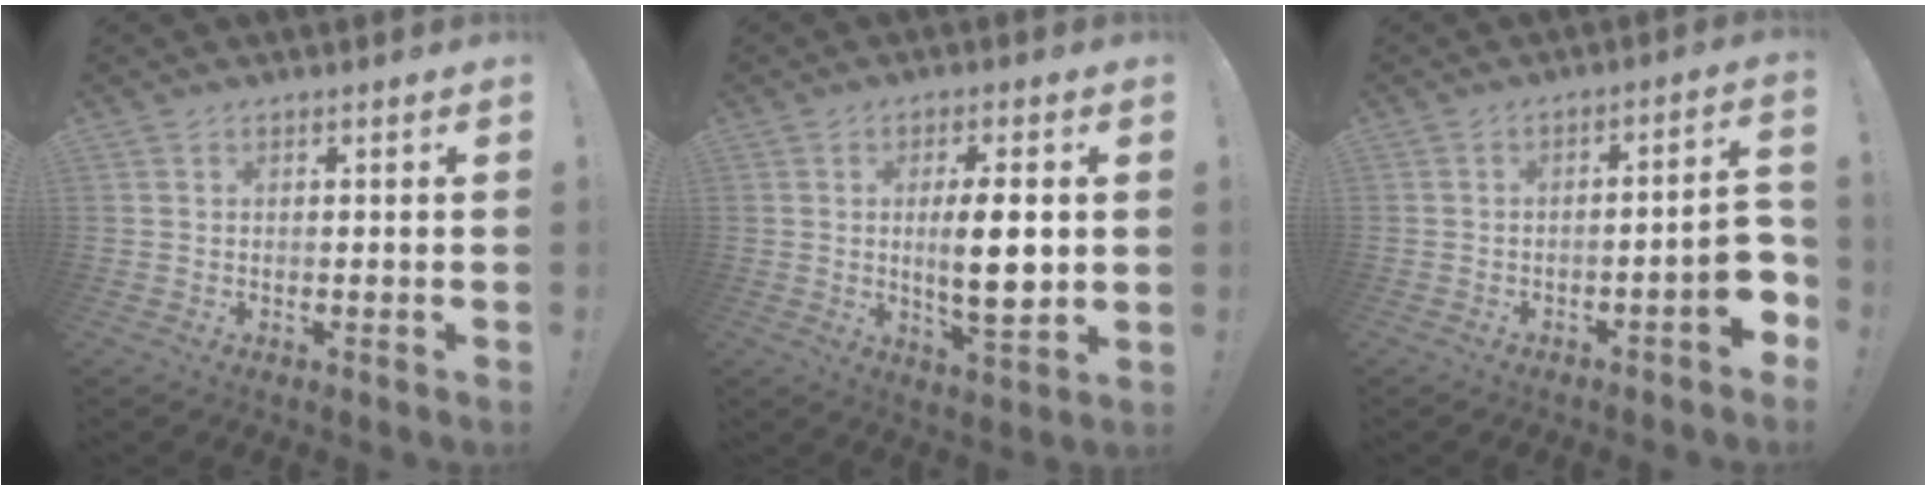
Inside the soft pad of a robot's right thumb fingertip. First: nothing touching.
{"total": 10.7, "force": [0.6, 2.6, 10.4], "torque": [-0.172, -0.016, 0.000]}
{"total": 6.8, "force": [-2.9, 0.9, 6.1], "torque": [-0.092, 0.005, -0.046]}